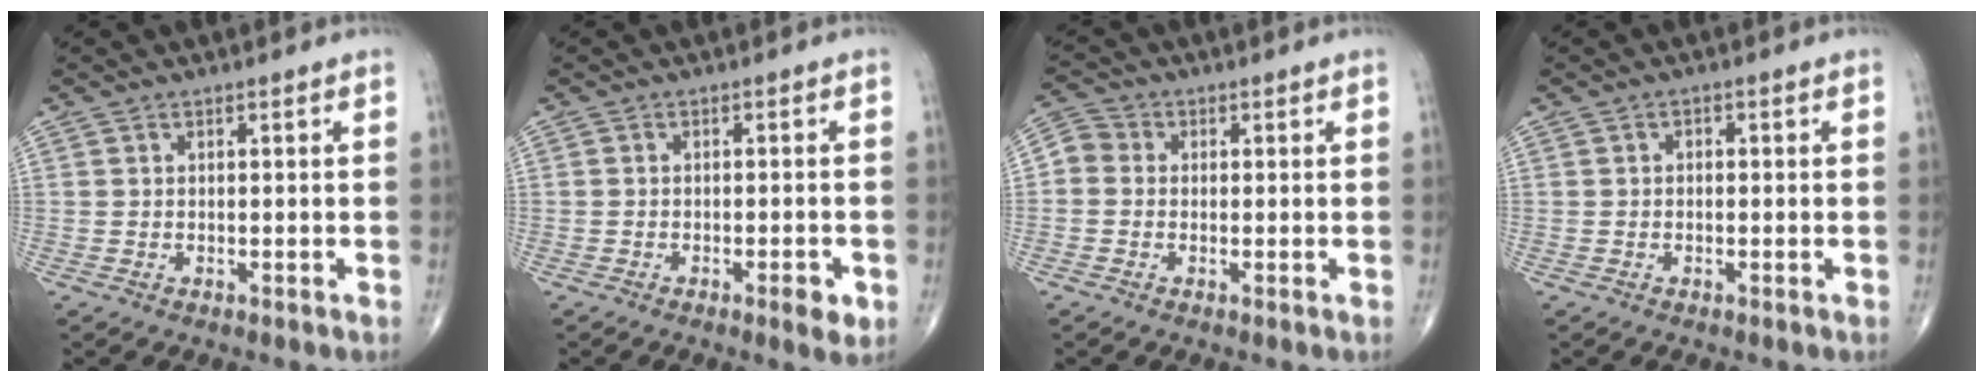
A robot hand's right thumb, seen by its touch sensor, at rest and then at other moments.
{"total": 3.4, "force": [-1.5, 0.9, 2.9], "torque": [-0.039, -0.002, -0.021]}
{"total": 4.1, "force": [-0.2, 3.7, 1.7], "torque": [-0.024, 0.010, -0.017]}
{"total": 0.9, "force": [0.0, 0.7, 0.5], "torque": [0.002, 0.004, -0.006]}